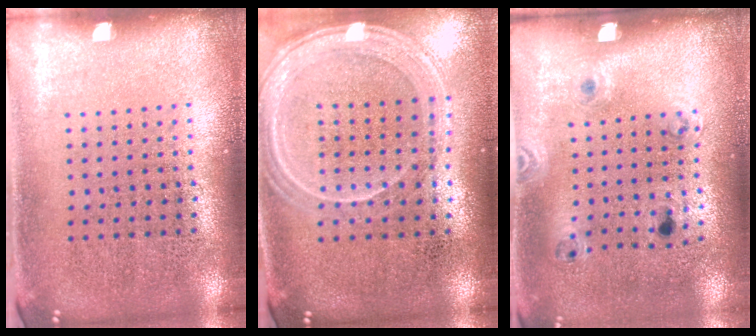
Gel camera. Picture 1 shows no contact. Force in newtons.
{"total": 1.3, "press": 1.3, "slide": 0.2}
{"total": 1.3, "press": 0.7, "slide": 1.1}